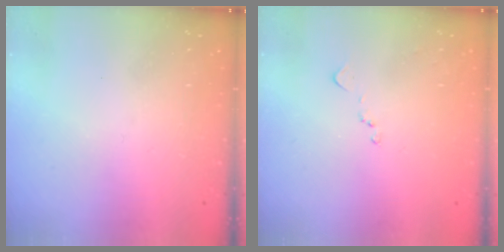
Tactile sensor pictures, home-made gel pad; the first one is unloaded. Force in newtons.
{"total": 7.9, "press": 7.9, "slide": 0.8}